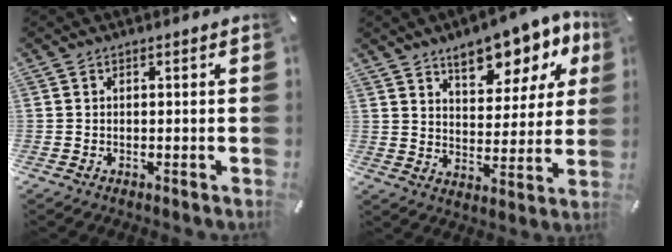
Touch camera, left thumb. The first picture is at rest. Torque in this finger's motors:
{"motor_torque": [2.48, 2.52, 1.43, -1.34, 0.18]}